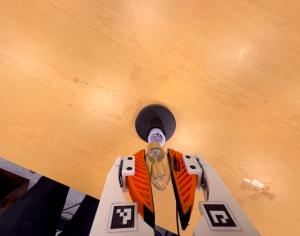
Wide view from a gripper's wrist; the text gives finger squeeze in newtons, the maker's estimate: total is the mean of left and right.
{"total": 20.9, "left": 23.4, "right": 18.5}